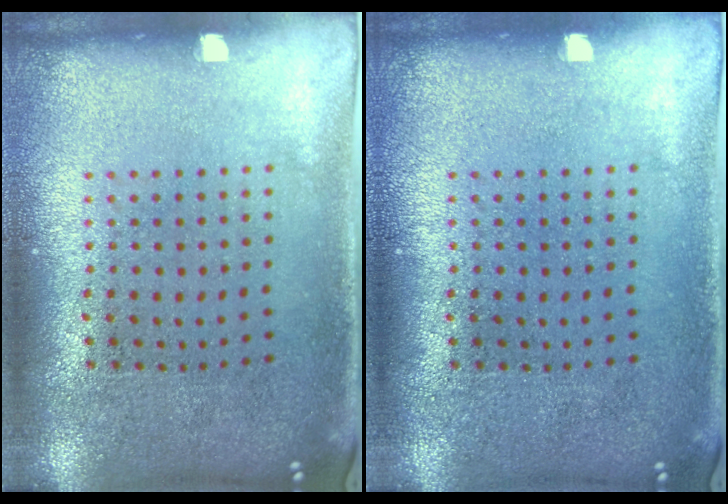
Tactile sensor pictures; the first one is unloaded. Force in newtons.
{"total": 0.0}